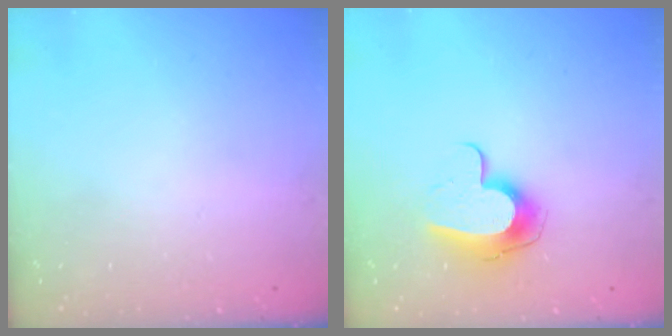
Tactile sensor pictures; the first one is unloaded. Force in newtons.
{"total": 10.7, "press": 10.6, "slide": 0.7}